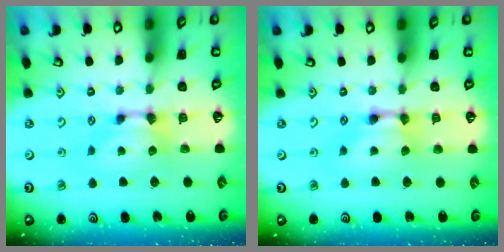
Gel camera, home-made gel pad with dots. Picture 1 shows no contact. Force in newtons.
{"total": 1.9, "press": 1.9, "slide": 0.1}